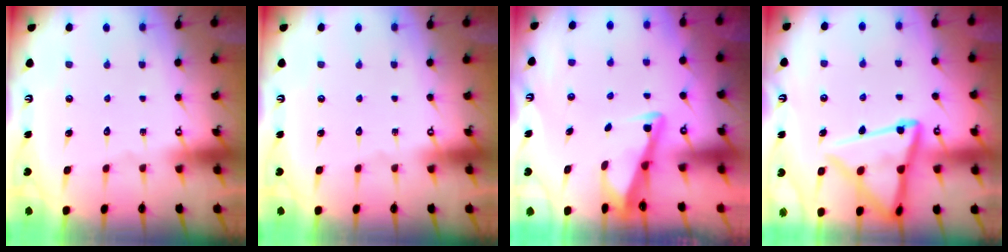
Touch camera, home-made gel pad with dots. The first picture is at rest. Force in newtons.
{"total": 0.0}
{"total": 3.4, "press": 3.4, "slide": 0.4}
{"total": 16.5, "press": 16.5, "slide": 1.5}